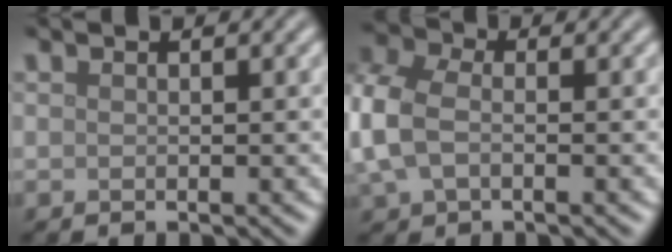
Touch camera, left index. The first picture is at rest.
{"total": 5.9, "force": [-0.1, 4.2, 4.1], "torque": [-0.124, 0.005, -0.014]}